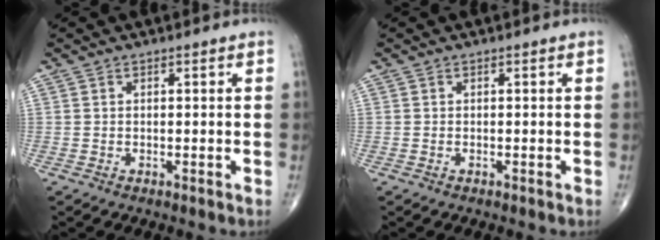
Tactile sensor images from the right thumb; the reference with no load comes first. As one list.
[{"total": 0.0}]